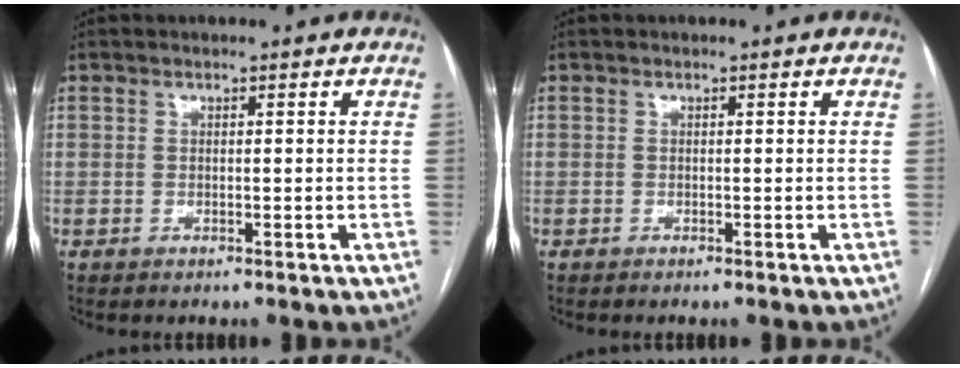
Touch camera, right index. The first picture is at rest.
{"total": 0.0}